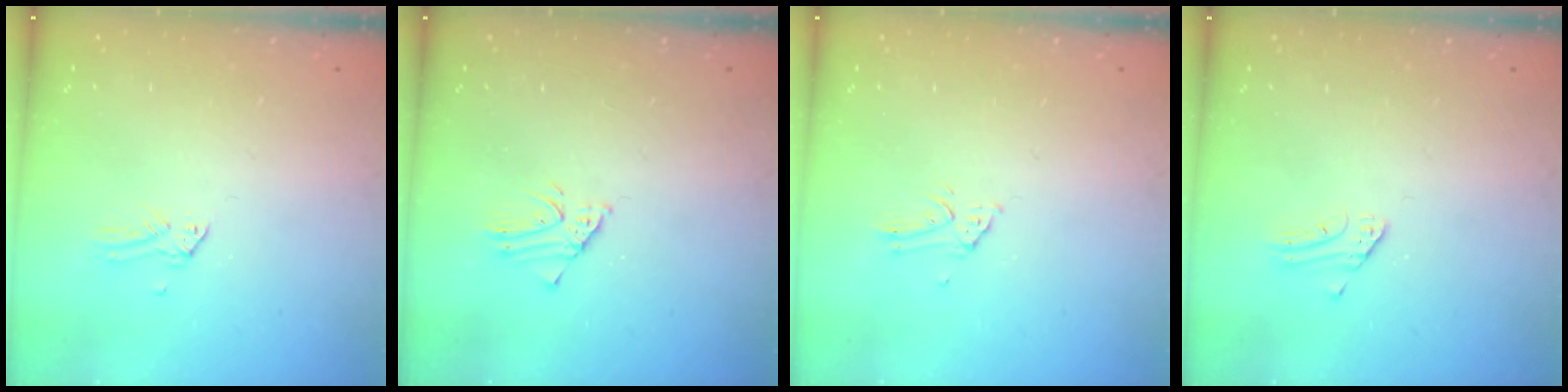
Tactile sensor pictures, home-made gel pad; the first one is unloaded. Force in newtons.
{"total": 1.9, "press": 1.9, "slide": 0.1}
{"total": 1.1, "press": 1.1, "slide": 0.0}
{"total": 2.2, "press": 2.2, "slide": 0.2}